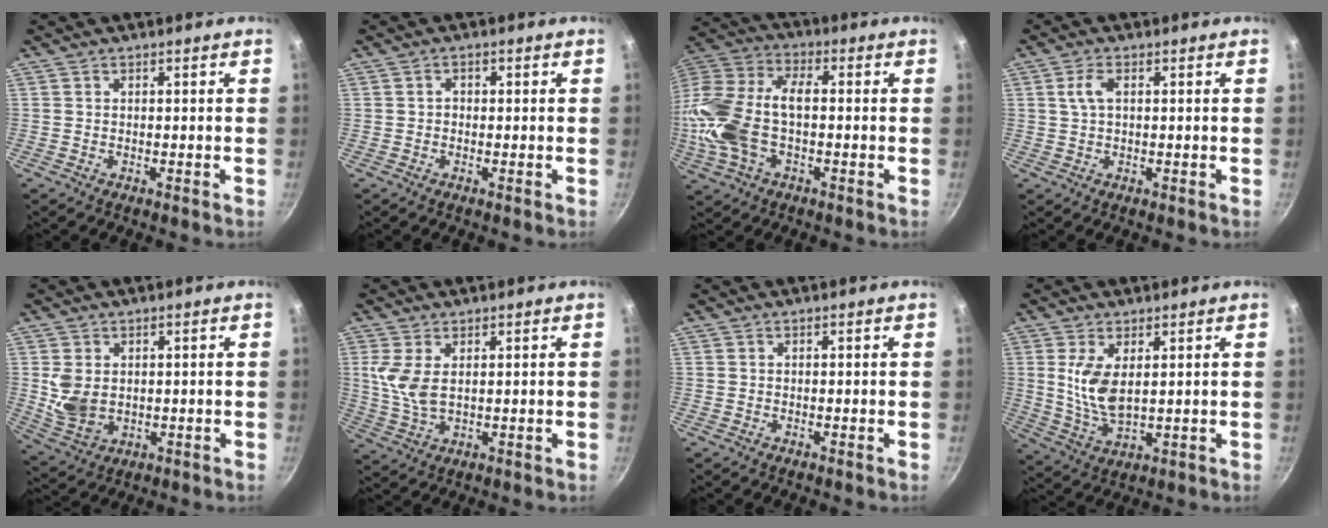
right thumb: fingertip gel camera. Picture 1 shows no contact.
{"total": 1.0, "force": [-0.1, 0.8, 0.6], "torque": [-0.001, 0.004, -0.006]}
{"total": 19.3, "force": [-2.5, 10.9, 15.8], "torque": [-0.367, 0.026, -0.046]}
{"total": 3.1, "force": [0.7, 1.6, 2.6], "torque": [-0.062, 0.007, 0.014]}
{"total": 7.1, "force": [0.7, 5.1, 4.8], "torque": [-0.087, -0.010, 0.030]}
{"total": 6.0, "force": [1.5, 3.1, 5.0], "torque": [-0.112, -0.006, 0.040]}
{"total": 0.0}
{"total": 7.8, "force": [1.8, 3.5, 6.7], "torque": [-0.131, -0.019, 0.048]}